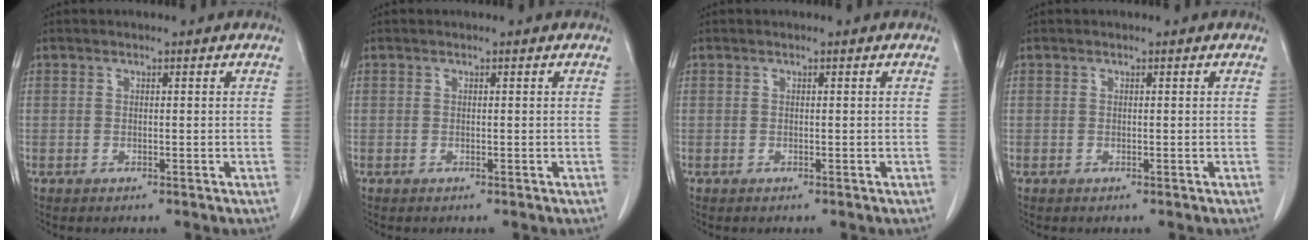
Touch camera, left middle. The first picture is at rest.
{"total": 0.0}
{"total": 0.0}
{"total": 0.0}